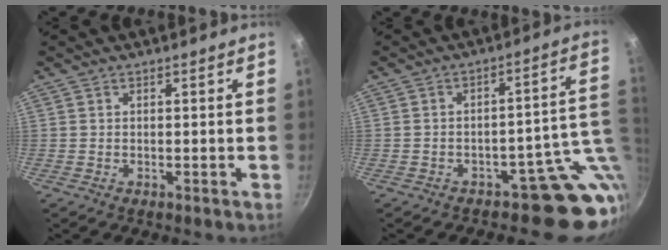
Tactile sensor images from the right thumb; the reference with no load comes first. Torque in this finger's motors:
{"motor_torque": [3.03, 0.91, -0.05, -0.15, 0.25]}